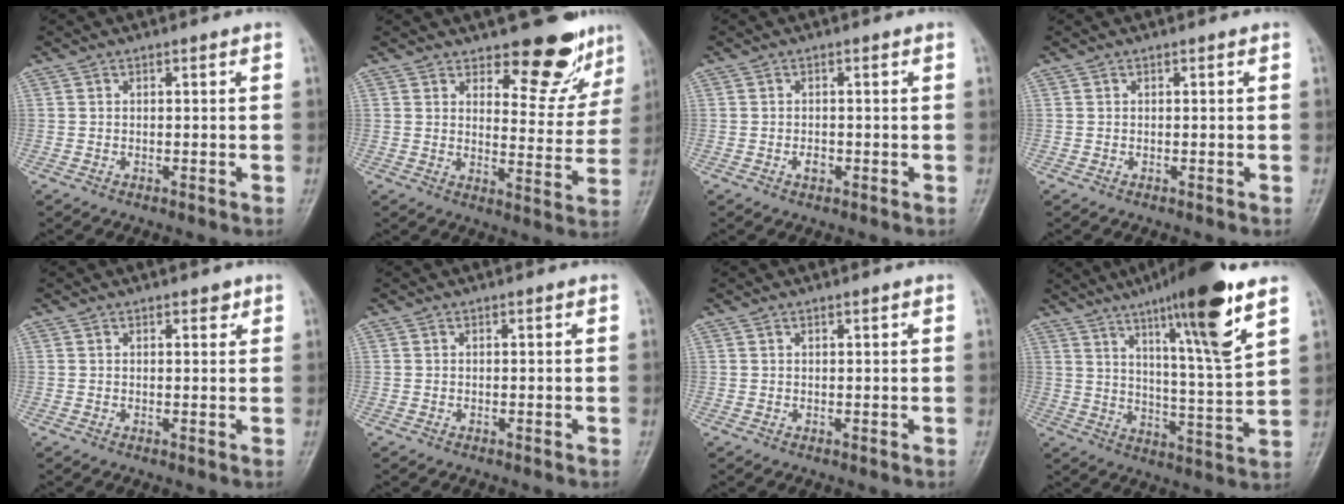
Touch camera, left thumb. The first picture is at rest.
{"total": 11.4, "force": [9.1, 4.7, 5.1], "torque": [-0.026, -0.078, 0.118]}
{"total": 1.4, "force": [-0.5, 1.0, 0.9], "torque": [-0.012, 0.002, -0.009]}
{"total": 0.0}
{"total": 1.6, "force": [1.0, 0.8, 0.8], "torque": [0.000, -0.003, 0.010]}
{"total": 0.0}
{"total": 0.6, "force": [0.4, 0.1, 0.4], "torque": [-0.006, -0.001, 0.006]}
{"total": 18.0, "force": [10.6, 1.6, 14.4], "torque": [-0.217, -0.054, 0.167]}